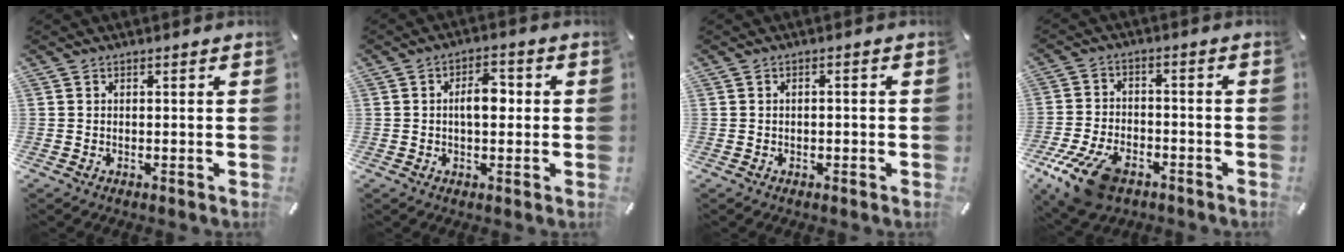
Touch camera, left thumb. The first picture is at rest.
{"total": 6.3, "force": [0.2, 3.4, 5.3], "torque": [-0.078, 0.004, -0.004]}
{"total": 1.4, "force": [-0.7, 0.8, 0.8], "torque": [-0.016, 0.004, -0.014]}
{"total": 13.2, "force": [-7.7, 7.2, 7.9], "torque": [-0.159, 0.036, -0.136]}